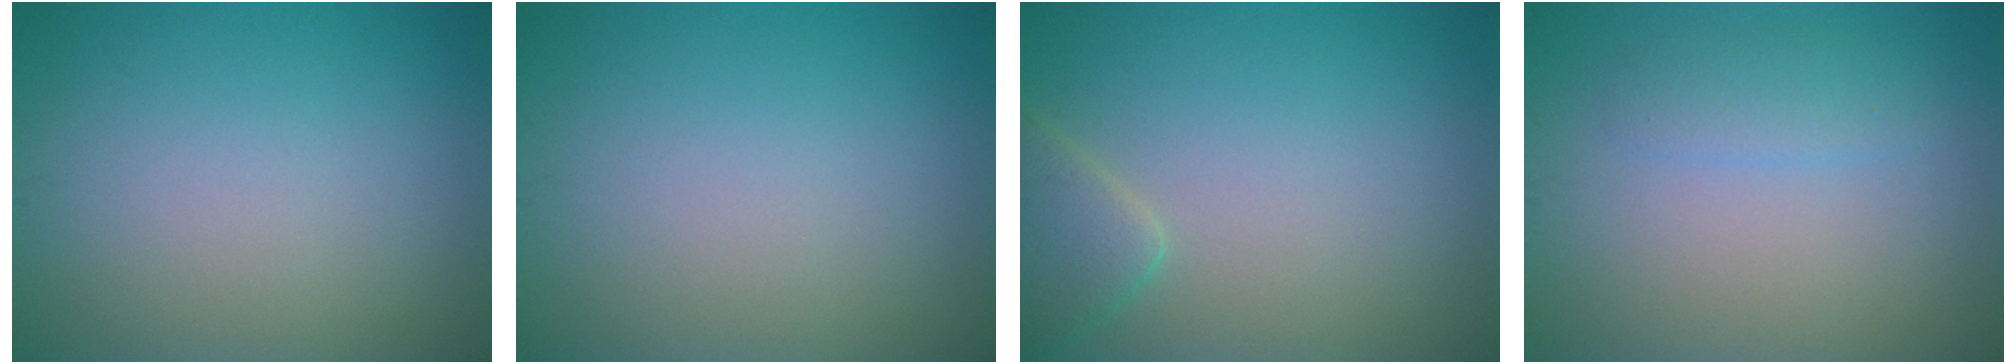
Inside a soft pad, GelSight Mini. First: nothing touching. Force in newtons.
{"total": 0.0}
{"total": 2.8, "press": 2.8, "slide": 0.1}
{"total": 1.6, "press": 1.6, "slide": 0.0}